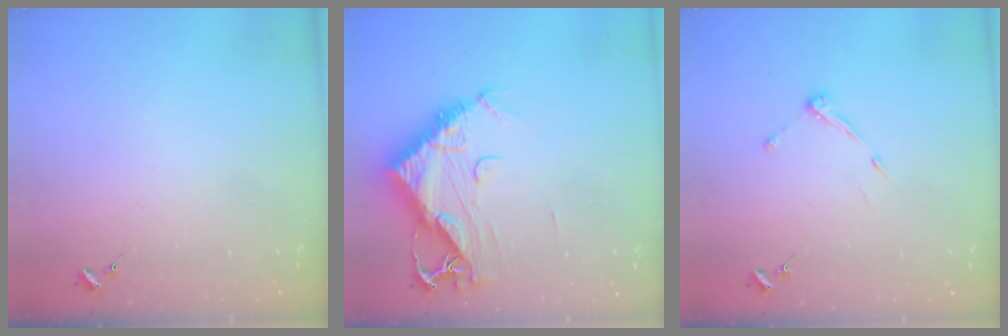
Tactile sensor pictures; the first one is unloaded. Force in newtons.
{"total": 13.4, "press": 13.3, "slide": 1.5}
{"total": 6.2, "press": 6.2, "slide": 0.5}